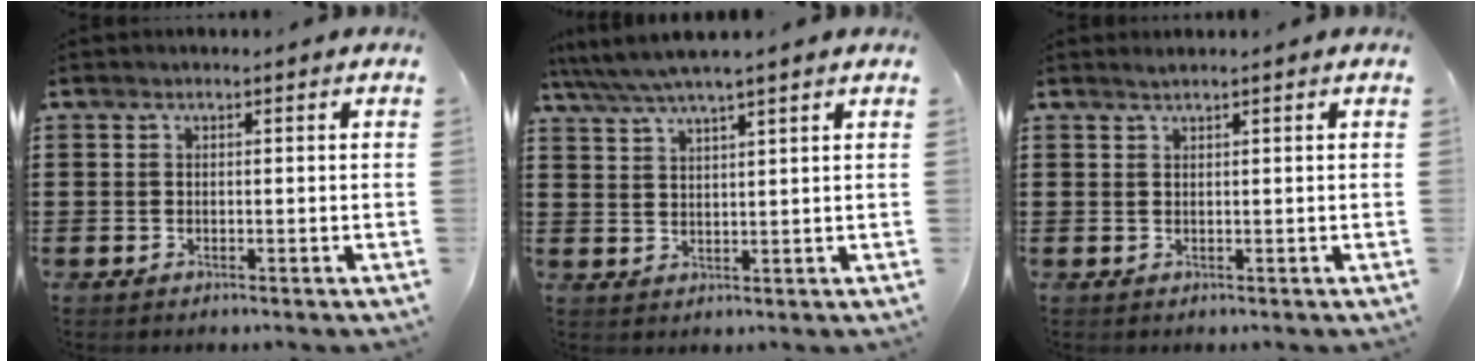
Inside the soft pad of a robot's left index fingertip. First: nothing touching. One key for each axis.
{"total": 4.4, "fx": 3.7, "fy": 0.2, "fz": 2.4, "tx": -0.056, "ty": -0.009, "tz": 0.064}
{"total": 0.9, "fx": 0.7, "fy": -0.1, "fz": 0.5, "tx": -0.009, "ty": 0.000, "tz": 0.013}